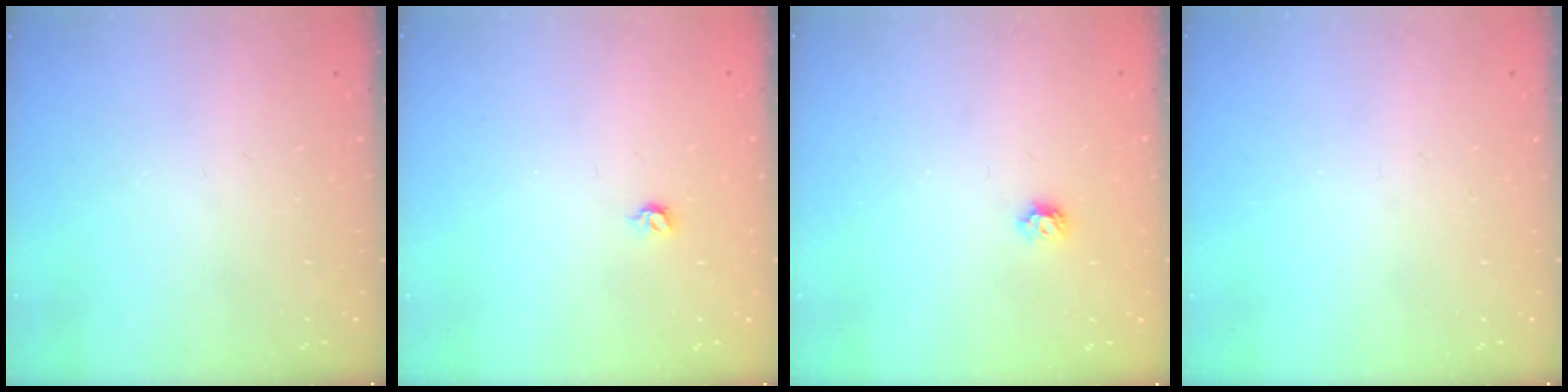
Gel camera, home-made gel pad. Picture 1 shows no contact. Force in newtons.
{"total": 3.9, "press": 3.8, "slide": 0.7}
{"total": 4.9, "press": 4.9, "slide": 0.8}
{"total": 0.0}